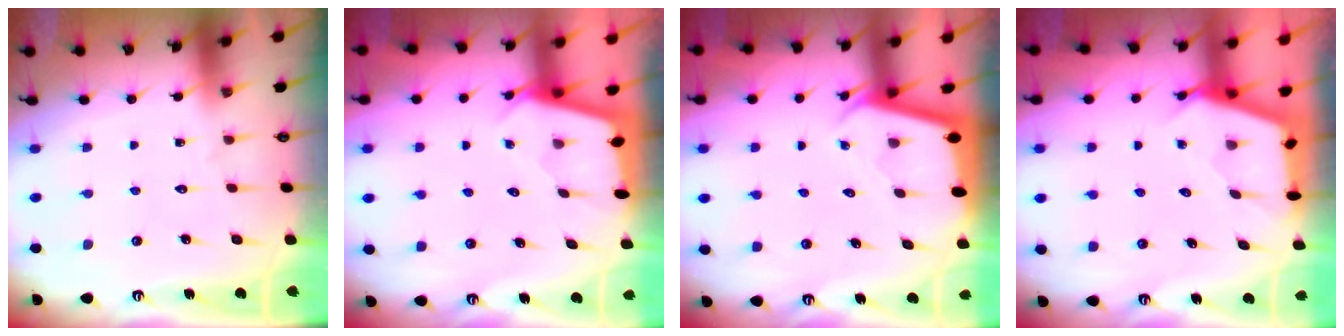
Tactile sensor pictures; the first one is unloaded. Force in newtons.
{"total": 2.4, "press": 2.4, "slide": 0.3}
{"total": 1.9, "press": 1.9, "slide": 0.1}
{"total": 2.6, "press": 2.6, "slide": 0.3}